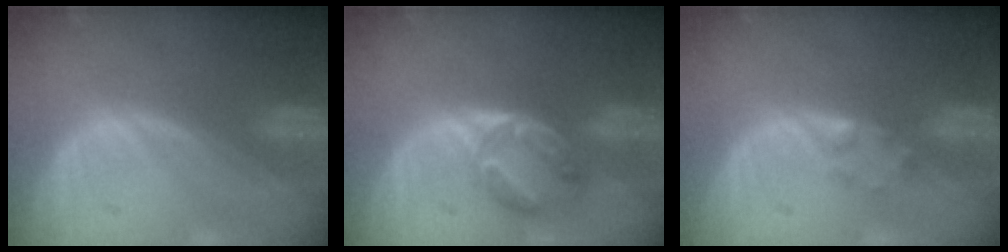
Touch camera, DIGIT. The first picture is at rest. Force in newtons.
{"total": 6.0, "press": 5.6, "slide": 2.2}
{"total": 1.4, "press": 1.3, "slide": 0.2}